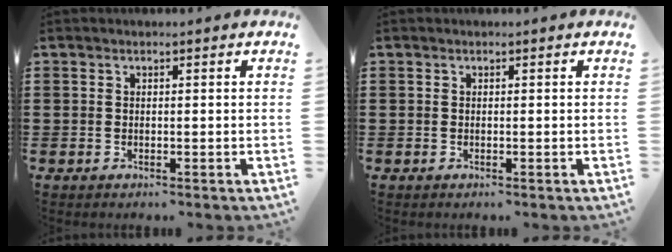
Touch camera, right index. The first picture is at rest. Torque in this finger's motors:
{"motor_torque": [-0.43, 0.46, 0.00, 0.00]}